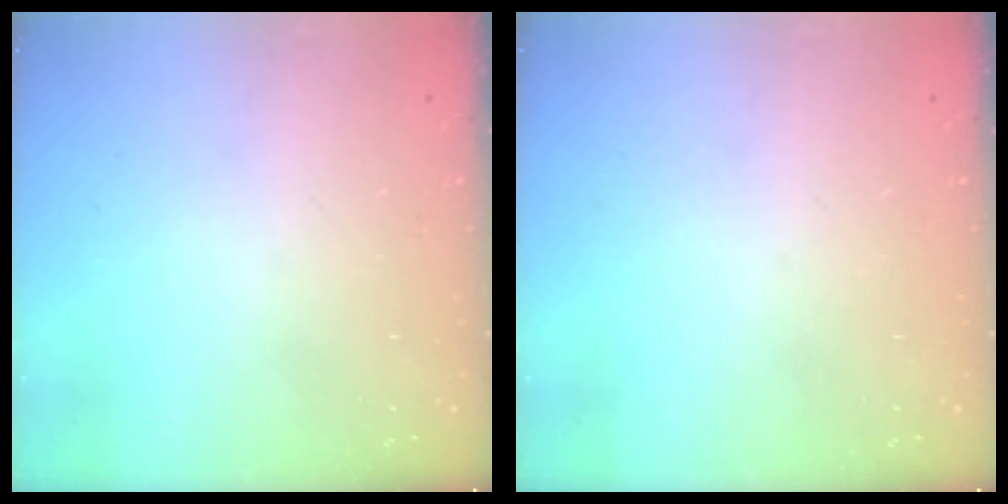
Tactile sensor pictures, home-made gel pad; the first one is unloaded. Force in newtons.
{"total": 0.0}